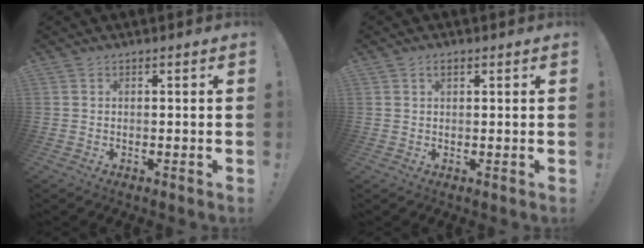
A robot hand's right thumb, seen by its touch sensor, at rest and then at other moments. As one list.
[{"total": 1.7, "force": [0.9, 0.9, 1.1], "torque": [-0.023, 0.003, 0.015]}]